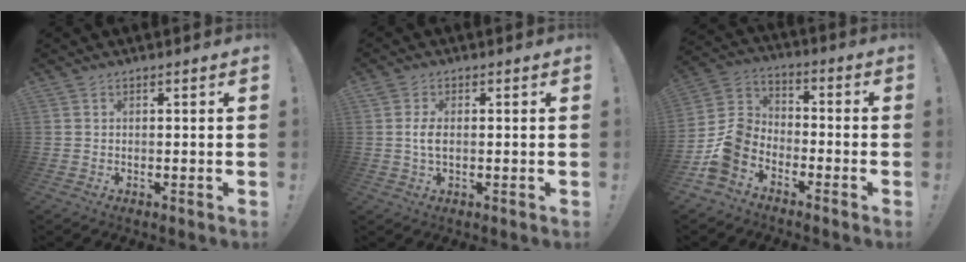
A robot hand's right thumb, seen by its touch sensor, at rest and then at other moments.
{"total": 3.6, "force": [0.0, 1.9, 3.1], "torque": [-0.061, 0.003, -0.002]}
{"total": 12.5, "force": [-6.9, 8.6, 5.9], "torque": [-0.105, 0.050, -0.118]}